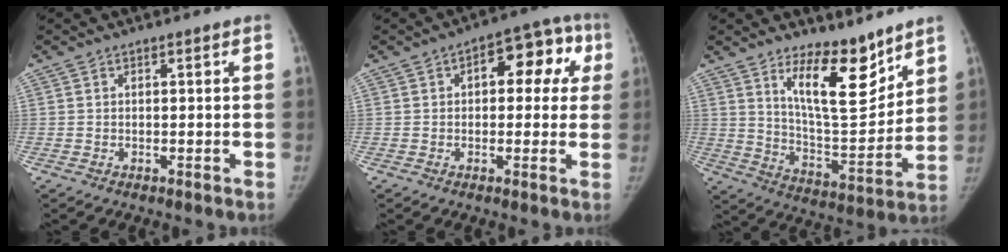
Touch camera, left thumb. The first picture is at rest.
{"total": 11.5, "force": [2.9, 6.6, 9.0], "torque": [-0.064, 0.030, 0.028]}
{"total": 14.3, "force": [9.6, 5.1, 9.3], "torque": [-0.110, -0.089, 0.172]}